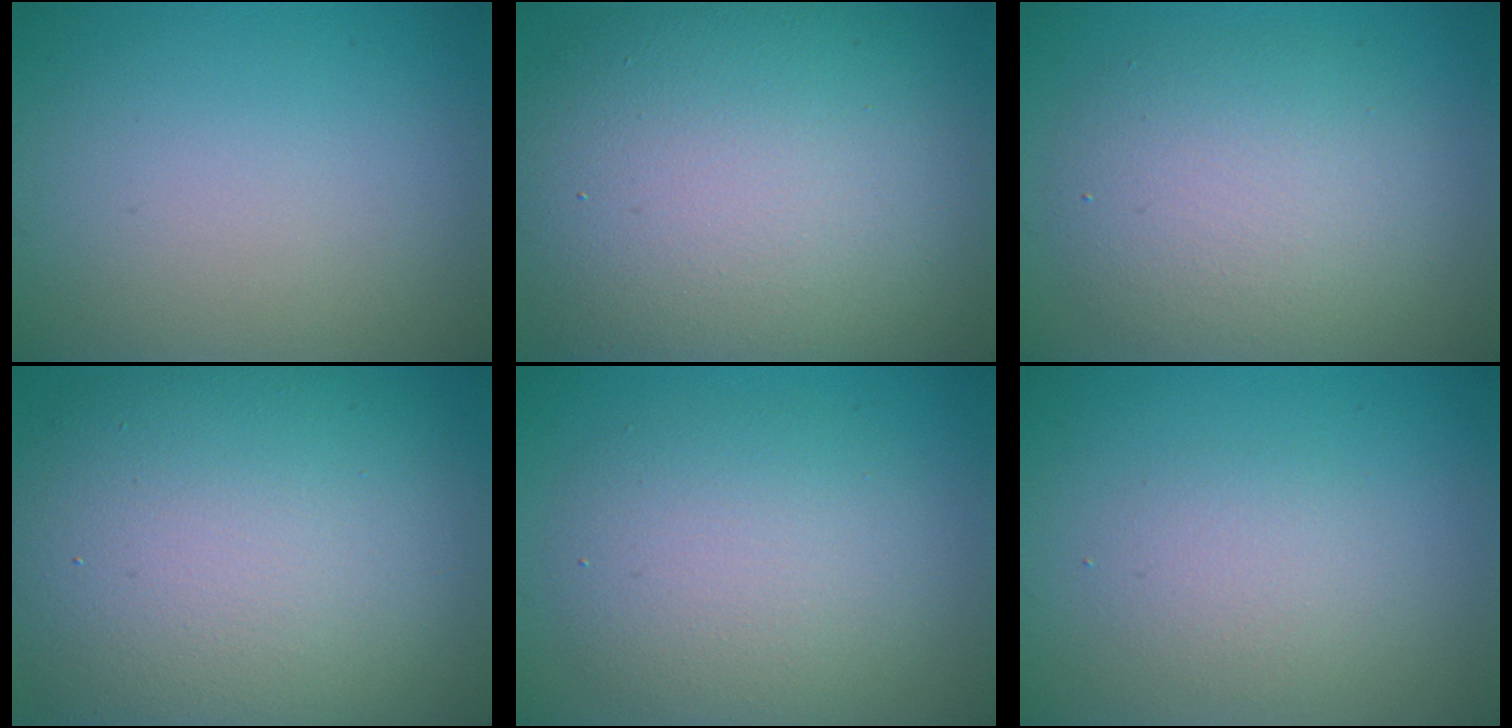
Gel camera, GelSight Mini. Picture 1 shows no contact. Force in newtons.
{"total": 14.9, "press": 14.9, "slide": 1.1}
{"total": 5.9, "press": 5.9, "slide": 0.5}
{"total": 14.7, "press": 14.6, "slide": 0.8}
{"total": 5.6, "press": 5.6, "slide": 0.2}
{"total": 2.2, "press": 2.2, "slide": 0.1}